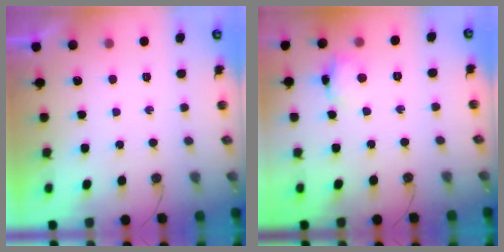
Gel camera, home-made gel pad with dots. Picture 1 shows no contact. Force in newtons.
{"total": 5.9, "press": 5.9, "slide": 0.4}